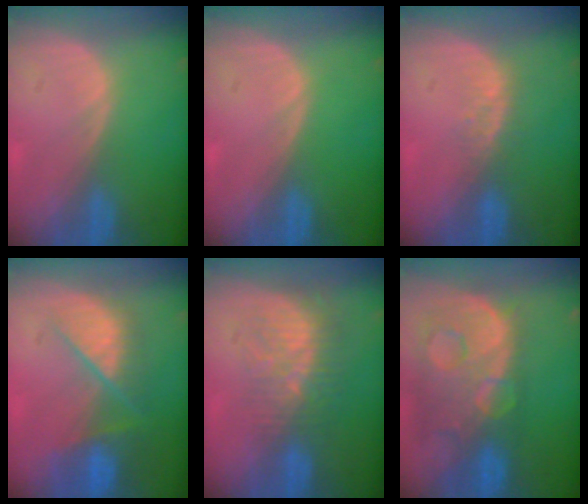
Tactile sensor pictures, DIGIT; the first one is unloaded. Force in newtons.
{"total": 0.0}
{"total": 2.9, "press": 2.3, "slide": 1.8}
{"total": 9.2, "press": 7.9, "slide": 4.7}
{"total": 8.9, "press": 7.5, "slide": 4.9}
{"total": 13.7, "press": 11.1, "slide": 8.0}